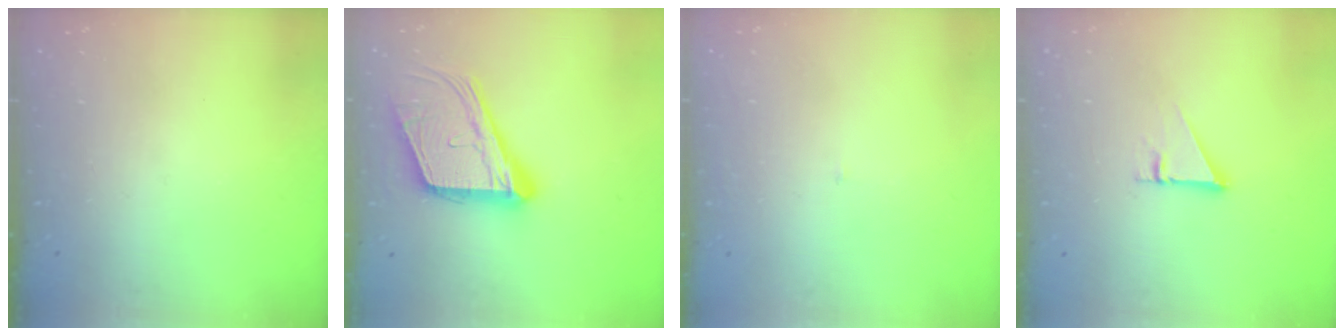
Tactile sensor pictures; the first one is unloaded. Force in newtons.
{"total": 20.0, "press": 19.6, "slide": 3.9}
{"total": 2.1, "press": 2.1, "slide": 0.1}
{"total": 2.7, "press": 2.7, "slide": 0.1}